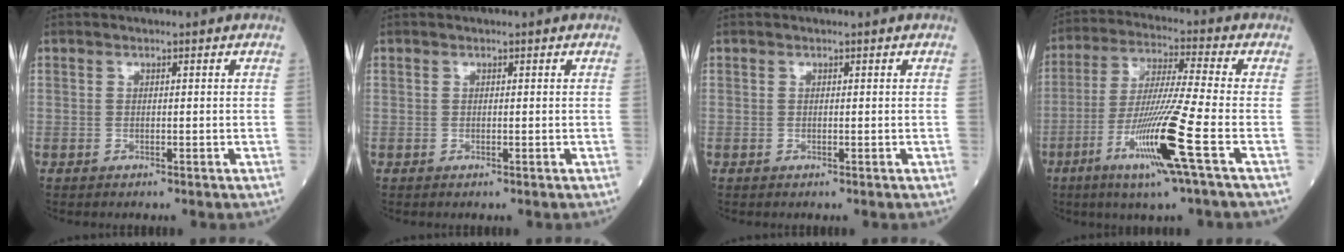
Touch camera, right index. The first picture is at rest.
{"total": 0.0}
{"total": 0.0}
{"total": 13.6, "force": [-5.4, -1.5, 12.4], "torque": [-0.246, -0.022, -0.104]}